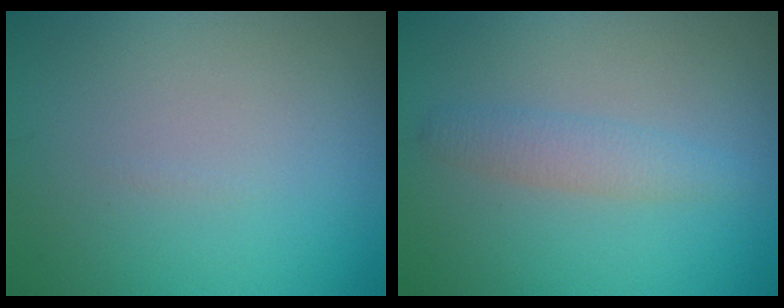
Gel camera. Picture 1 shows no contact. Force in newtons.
{"total": 2.1, "press": 2.1, "slide": 0.2}